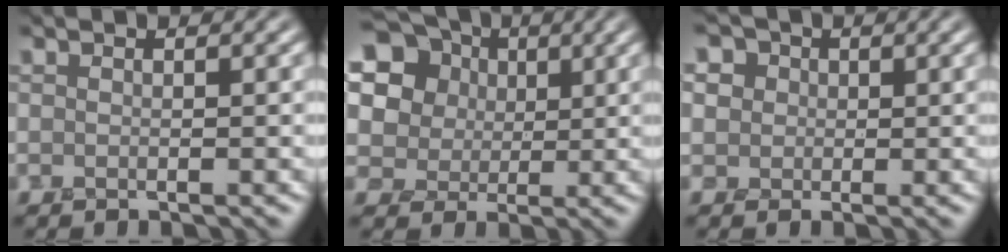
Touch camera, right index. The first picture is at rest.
{"total": 12.8, "force": [4.9, 10.6, 5.1], "torque": [-0.135, 0.021, 0.086]}
{"total": 6.2, "force": [2.6, 5.0, 2.6], "torque": [-0.057, 0.020, 0.018]}